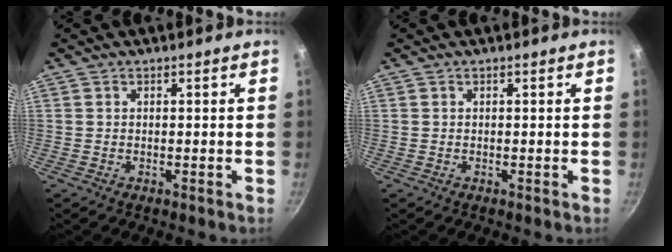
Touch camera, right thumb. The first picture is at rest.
{"total": 0.0}